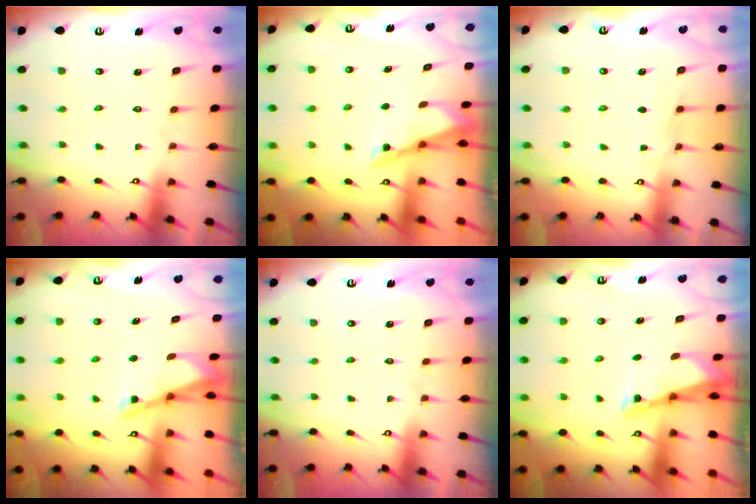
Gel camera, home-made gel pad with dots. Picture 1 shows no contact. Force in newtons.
{"total": 2.9, "press": 2.9, "slide": 0.4}
{"total": 4.9, "press": 4.9, "slide": 0.3}
{"total": 2.8, "press": 2.8, "slide": 0.4}
{"total": 0.0}
{"total": 2.6, "press": 2.6, "slide": 0.2}